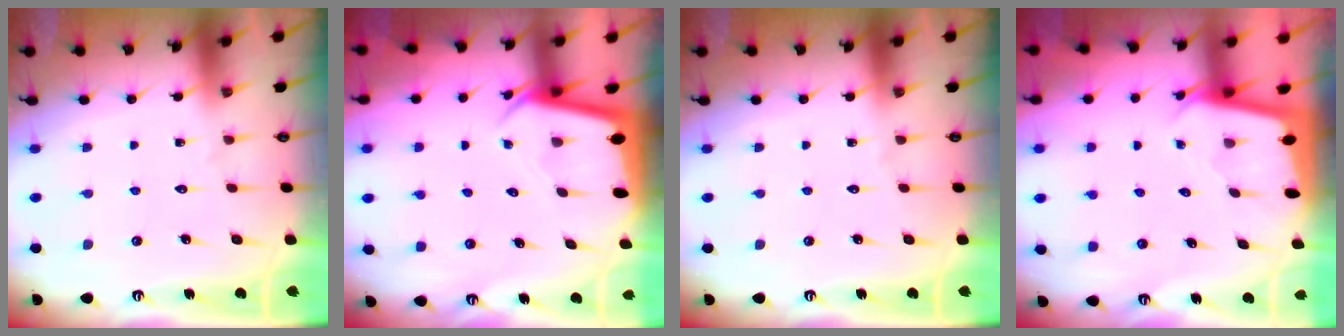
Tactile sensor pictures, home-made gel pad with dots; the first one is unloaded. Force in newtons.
{"total": 2.4, "press": 2.4, "slide": 0.1}
{"total": 0.0}
{"total": 1.9, "press": 1.9, "slide": 0.1}